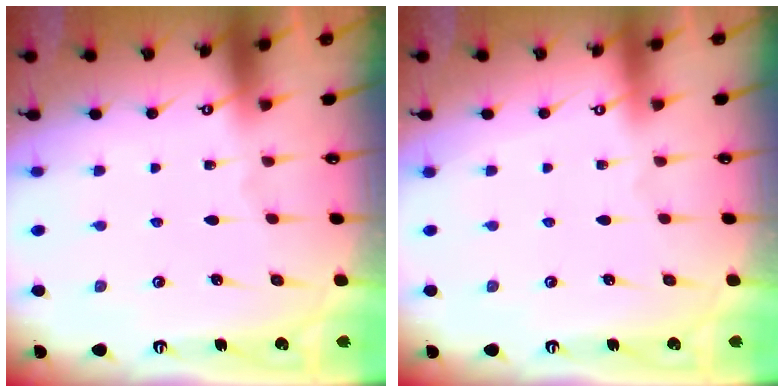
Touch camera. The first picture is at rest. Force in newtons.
{"total": 3.9, "press": 3.9, "slide": 0.1}